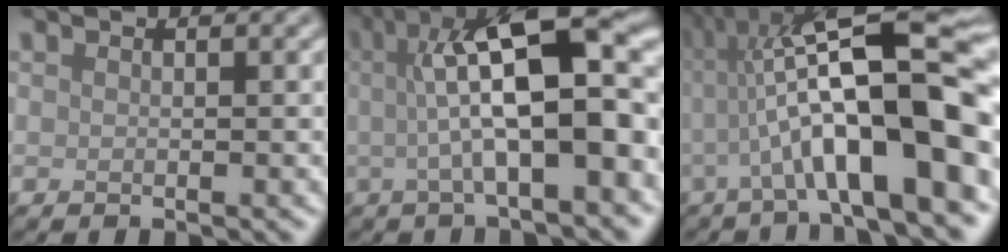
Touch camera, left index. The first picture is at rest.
{"total": 12.7, "force": [1.4, 4.1, 11.9], "torque": [-0.150, 0.022, 0.017]}
{"total": 12.6, "force": [-1.3, 2.6, 12.2], "torque": [-0.188, 0.027, -0.019]}